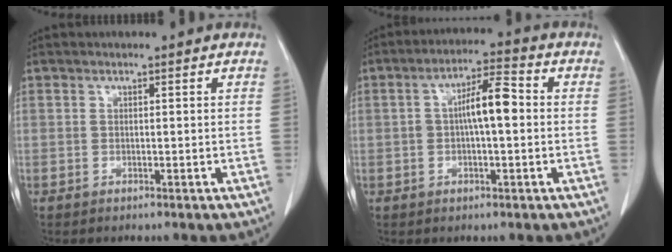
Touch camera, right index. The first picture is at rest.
{"total": 6.9, "force": [0.4, 1.8, 6.7], "torque": [-0.117, 0.023, 0.005]}